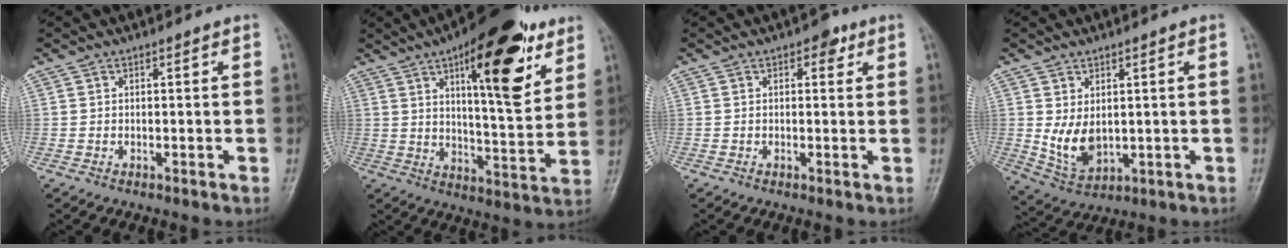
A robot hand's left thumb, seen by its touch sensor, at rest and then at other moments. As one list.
[{"total": 21.1, "force": [10.1, 7.3, 17.0], "torque": [-0.209, -0.038, 0.146]}, {"total": 2.6, "force": [1.2, 1.7, 1.6], "torque": [-0.001, 0.001, 0.010]}, {"total": 6.9, "force": [0.7, 4.6, 5.1], "torque": [-0.082, -0.016, 0.032]}]